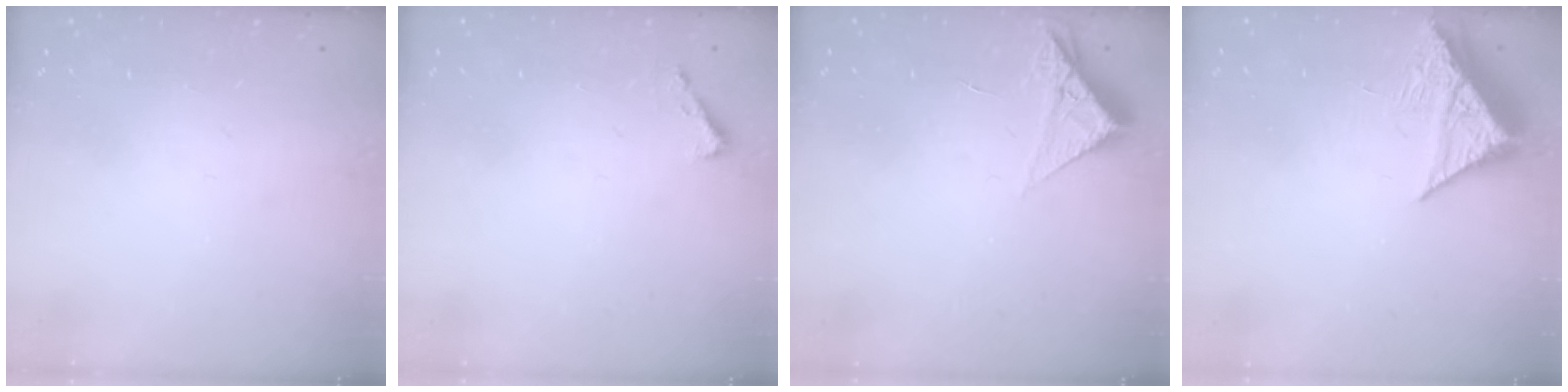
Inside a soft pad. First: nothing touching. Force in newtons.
{"total": 1.6, "press": 1.6, "slide": 0.1}
{"total": 5.2, "press": 5.2, "slide": 0.3}
{"total": 8.1, "press": 8.1, "slide": 0.3}